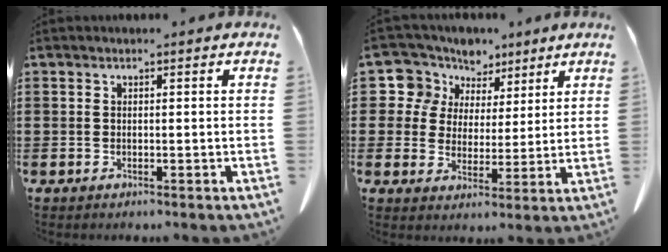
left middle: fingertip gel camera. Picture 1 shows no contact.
{"total": 7.8, "force": [5.0, 5.9, 0.5], "torque": [-0.062, -0.016, 0.093]}